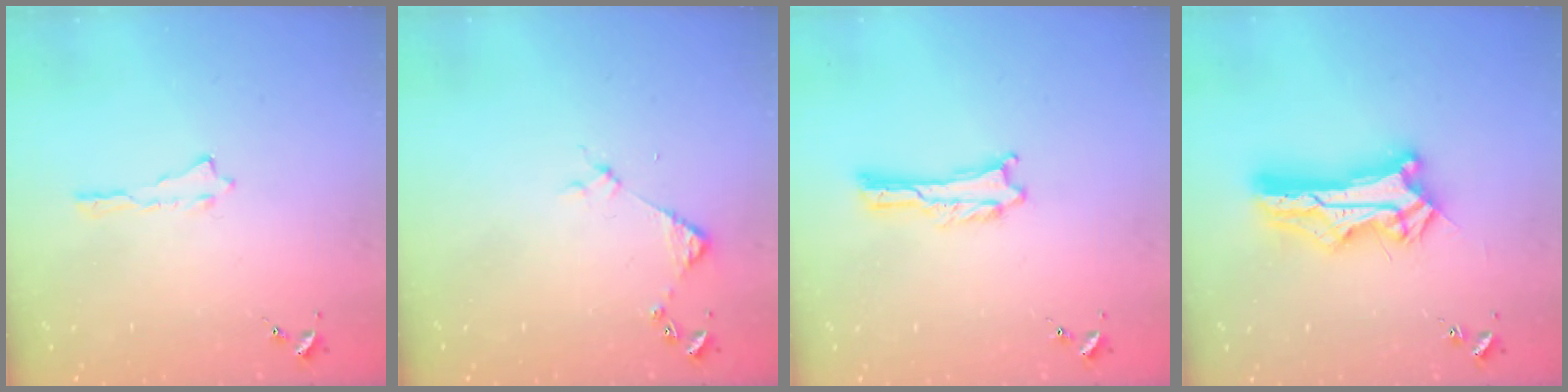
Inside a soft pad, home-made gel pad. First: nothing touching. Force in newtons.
{"total": 3.7, "press": 3.7, "slide": 0.2}
{"total": 0.0}
{"total": 11.6, "press": 11.6, "slide": 1.0}